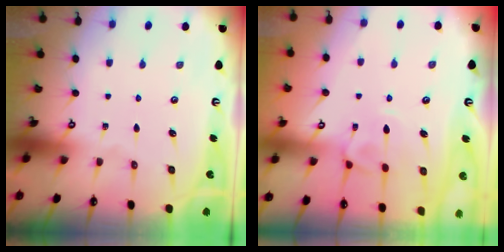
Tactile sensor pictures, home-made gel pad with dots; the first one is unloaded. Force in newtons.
{"total": 2.7, "press": 2.4, "slide": 1.2}